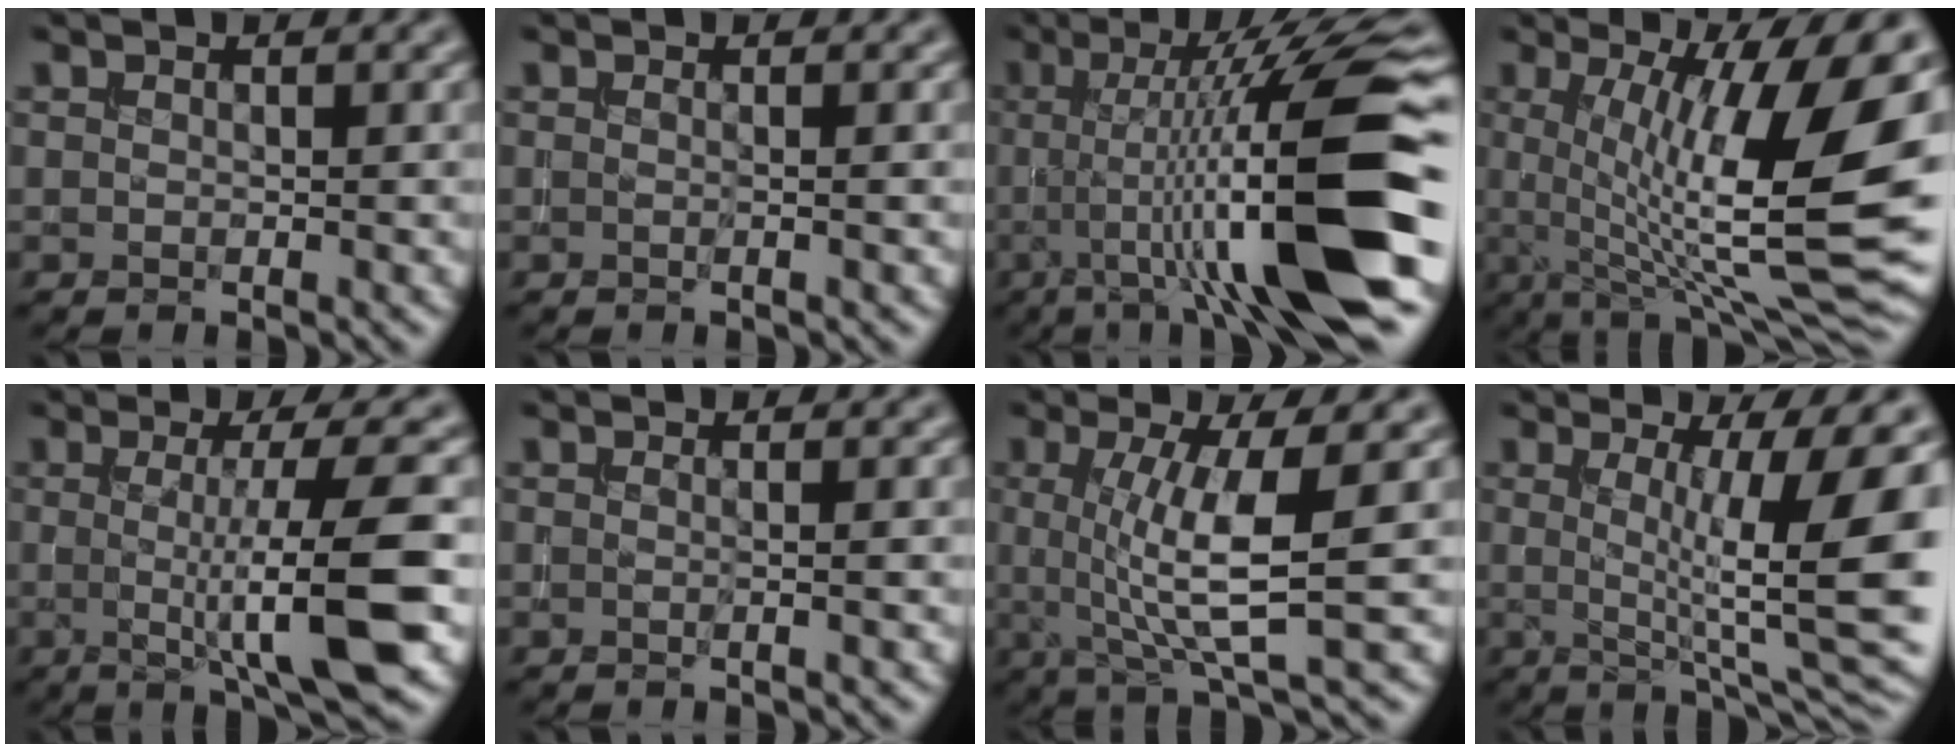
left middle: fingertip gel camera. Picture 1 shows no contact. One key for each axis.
{"total": 0.7, "fx": -0.1, "fy": 0.1, "fz": 0.7, "tx": -0.013, "ty": -0.006, "tz": -0.005}
{"total": 13.2, "fx": -1.5, "fy": 1.9, "fz": 12.9, "tx": -0.183, "ty": 0.011, "tz": -0.028}
{"total": 15.4, "fx": 1.6, "fy": 3.9, "fz": 14.8, "tx": -0.208, "ty": -0.007, "tz": 0.027}
{"total": 8.8, "fx": -0.7, "fy": 1.5, "fz": 8.6, "tx": -0.119, "ty": -0.013, "tz": -0.006}
{"total": 1.3, "fx": 0.0, "fy": 0.5, "fz": 1.2, "tx": -0.012, "ty": -0.006, "tz": -0.010}
{"total": 6.9, "fx": 0.5, "fy": 1.5, "fz": 6.7, "tx": -0.114, "ty": -0.005, "tz": 0.010}
{"total": 11.8, "fx": 1.3, "fy": 2.7, "fz": 11.4, "tx": -0.150, "ty": -0.007, "tz": 0.024}